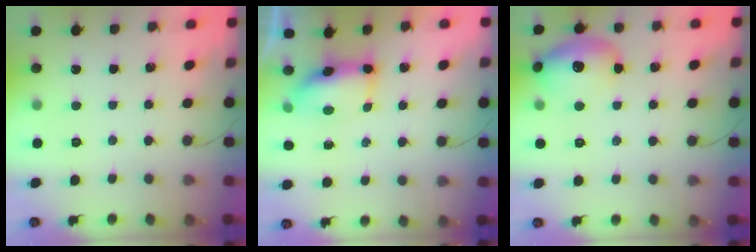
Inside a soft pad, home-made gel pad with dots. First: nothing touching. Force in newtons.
{"total": 7.1, "press": 7.1, "slide": 0.5}
{"total": 13.4, "press": 13.2, "slide": 2.3}